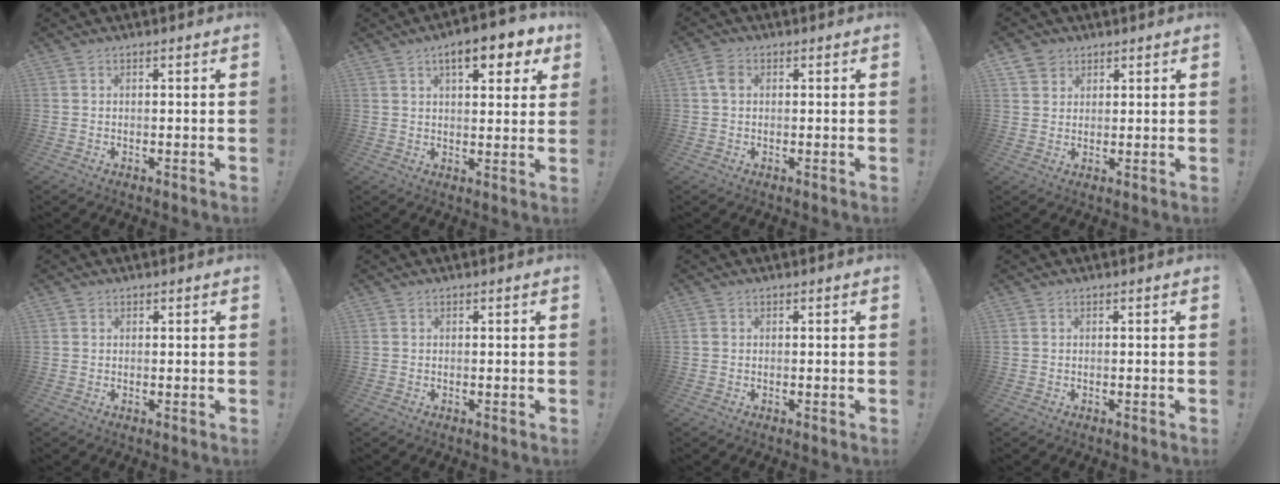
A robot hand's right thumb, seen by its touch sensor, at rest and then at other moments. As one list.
[{"total": 9.8, "force": [5.1, 3.6, 7.5], "torque": [-0.101, -0.016, 0.081]}, {"total": 3.8, "force": [0.8, 2.5, 2.7], "torque": [-0.047, 0.007, 0.016]}, {"total": 4.0, "force": [2.5, 3.1, 0.3], "torque": [0.003, -0.015, 0.044]}, {"total": 0.8, "force": [0.4, 0.7, -0.1], "torque": [0.001, 0.001, 0.008]}, {"total": 0.0}, {"total": 0.7, "force": [0.0, 0.6, 0.4], "torque": [-0.011, 0.005, 0.002]}, {"total": 0.0}]